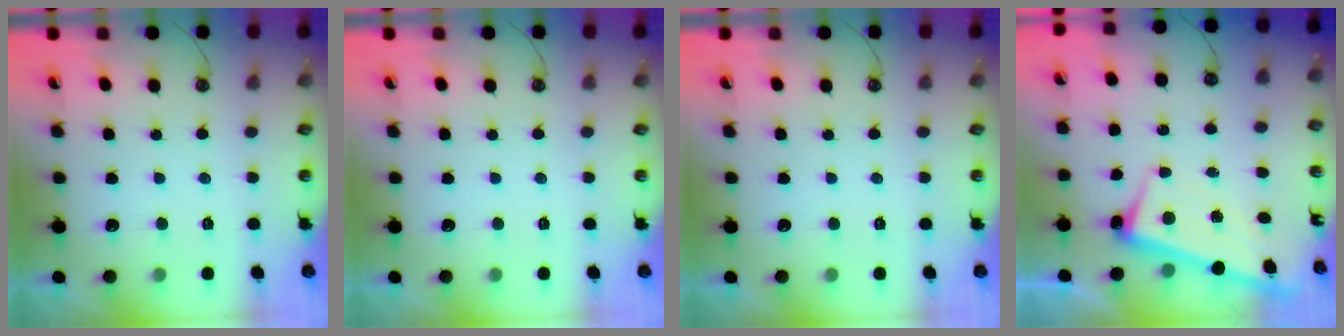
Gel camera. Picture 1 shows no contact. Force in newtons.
{"total": 0.0}
{"total": 0.0}
{"total": 2.2, "press": 2.2, "slide": 0.5}